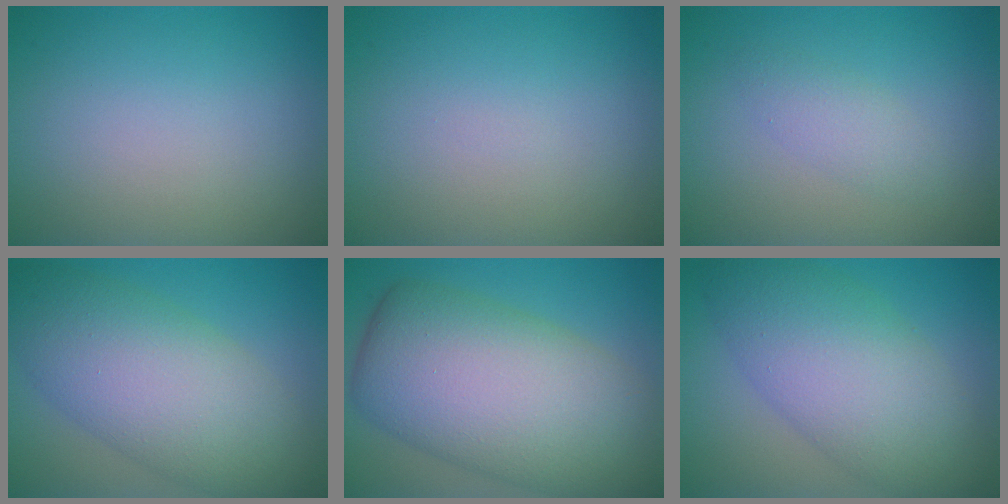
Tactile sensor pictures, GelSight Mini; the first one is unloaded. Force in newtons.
{"total": 0.0}
{"total": 1.8, "press": 1.8, "slide": 0.1}
{"total": 9.5, "press": 9.5, "slide": 0.2}
{"total": 13.5, "press": 13.5, "slide": 0.6}
{"total": 8.6, "press": 8.5, "slide": 0.5}